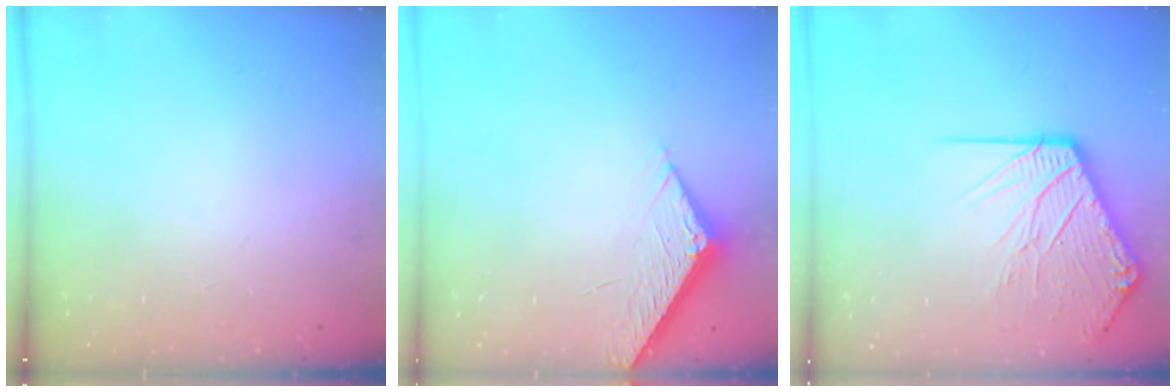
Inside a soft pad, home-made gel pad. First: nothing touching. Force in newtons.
{"total": 6.1, "press": 6.1, "slide": 0.6}
{"total": 12.8, "press": 12.6, "slide": 1.9}